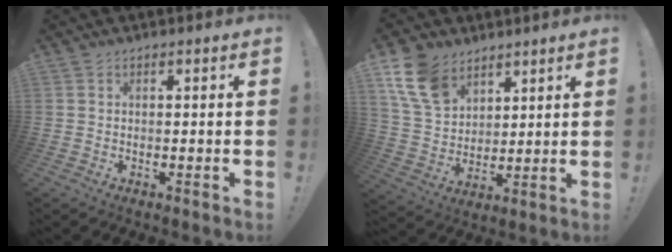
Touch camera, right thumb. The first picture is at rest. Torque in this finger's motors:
{"motor_torque": [1.12, 1.16, 0.27, 0.25, 0.08]}